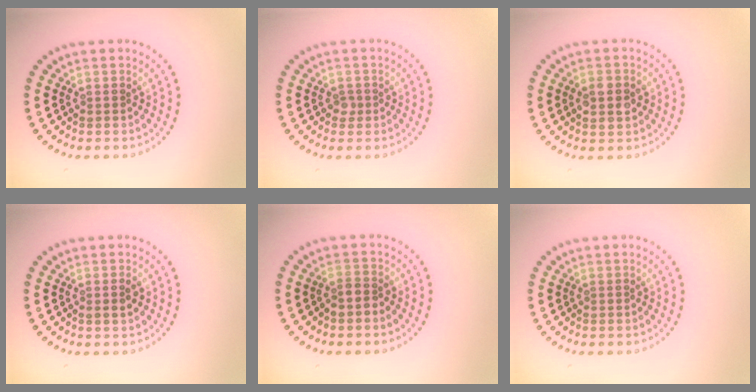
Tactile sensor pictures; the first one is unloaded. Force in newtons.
{"total": 0.8, "press": 0.6, "slide": 0.5}
{"total": 2.7, "press": 2.7, "slide": 0.1}
{"total": 1.1, "press": 1.1, "slide": 0.4}
{"total": 1.6, "press": 1.3, "slide": 0.9}
{"total": 0.0}